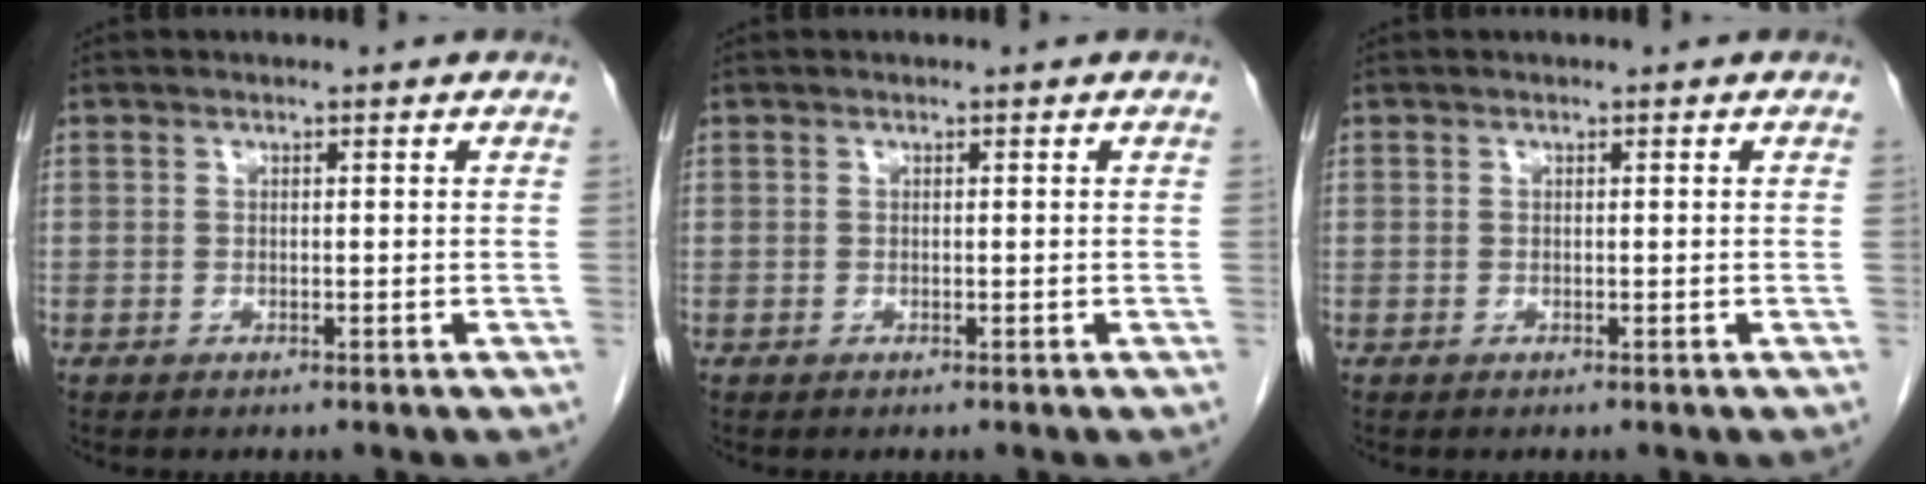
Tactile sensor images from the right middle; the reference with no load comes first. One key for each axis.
{"total": 0.0}
{"total": 0.0}